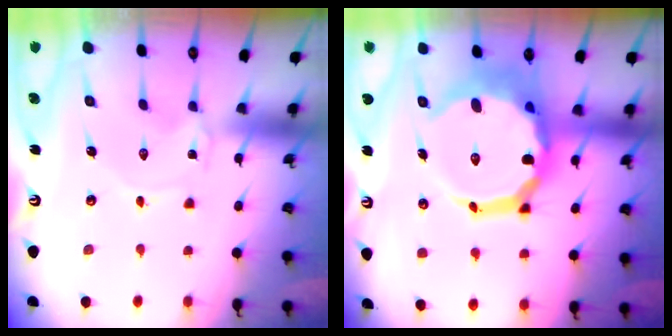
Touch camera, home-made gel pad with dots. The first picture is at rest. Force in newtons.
{"total": 18.8, "press": 18.4, "slide": 3.7}